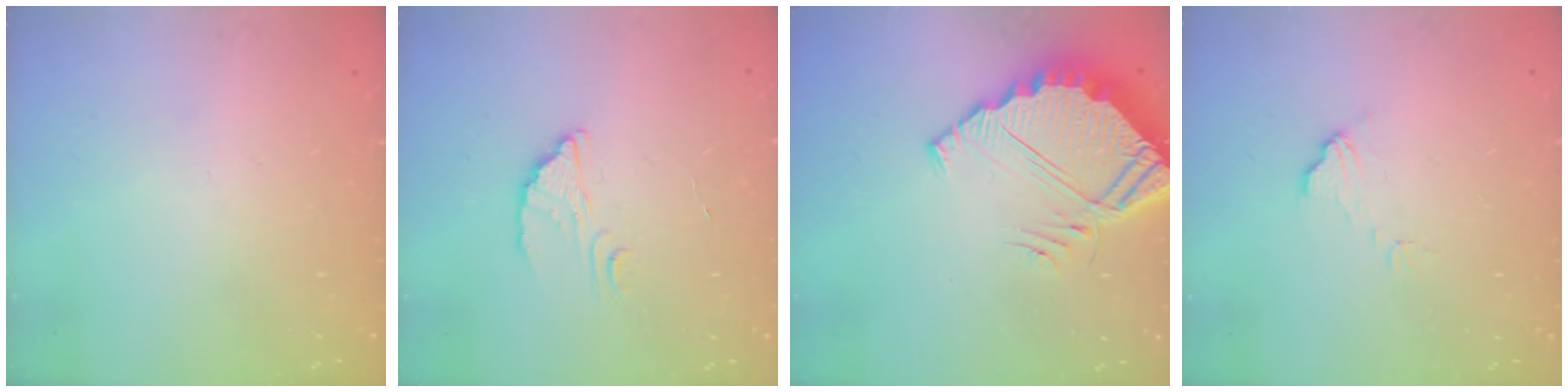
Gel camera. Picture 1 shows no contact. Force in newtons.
{"total": 2.3, "press": 2.3, "slide": 0.0}
{"total": 6.9, "press": 6.9, "slide": 0.4}
{"total": 4.5, "press": 4.5, "slide": 0.4}